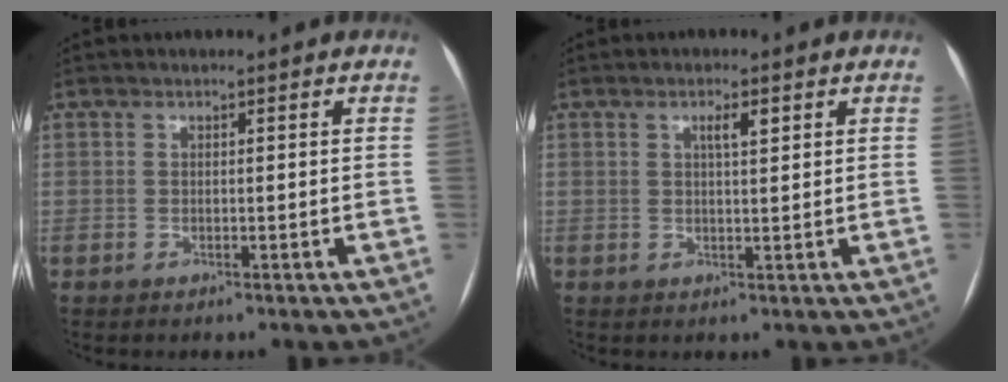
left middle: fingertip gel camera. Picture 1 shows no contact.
{"total": 2.3, "force": [1.1, 0.4, 2.0], "torque": [-0.036, 0.002, 0.017]}